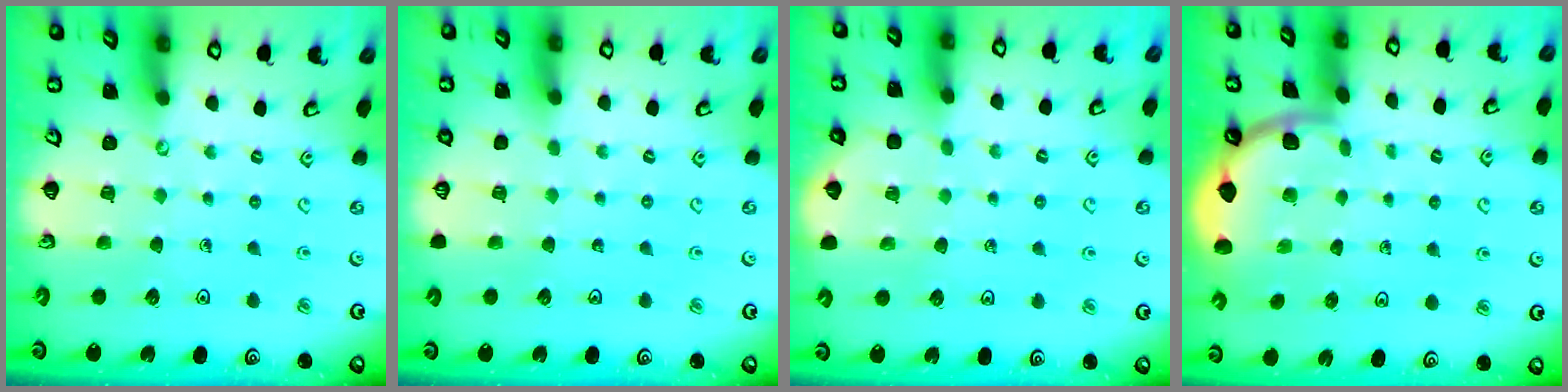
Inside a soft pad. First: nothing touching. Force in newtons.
{"total": 0.0}
{"total": 1.4, "press": 1.3, "slide": 0.3}
{"total": 1.8, "press": 1.8, "slide": 0.1}